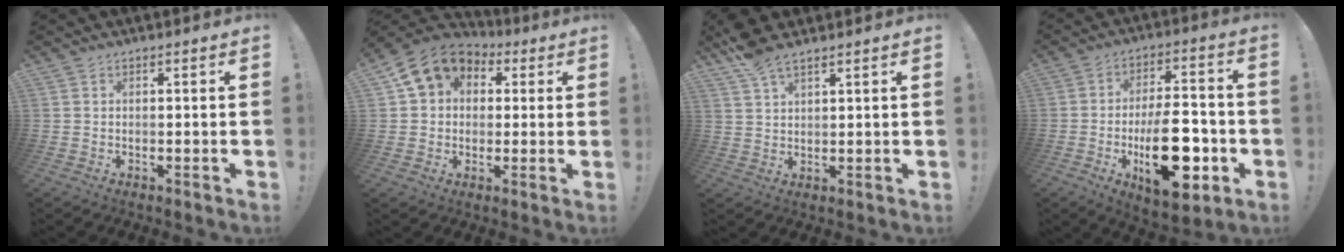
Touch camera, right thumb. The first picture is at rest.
{"total": 12.5, "force": [5.2, 9.9, 5.5], "torque": [-0.088, -0.014, 0.104]}
{"total": 6.8, "force": [5.0, 2.3, 4.1], "torque": [-0.077, -0.023, 0.096]}
{"total": 21.8, "force": [-6.0, 10.2, 18.3], "torque": [-0.299, 0.025, -0.084]}